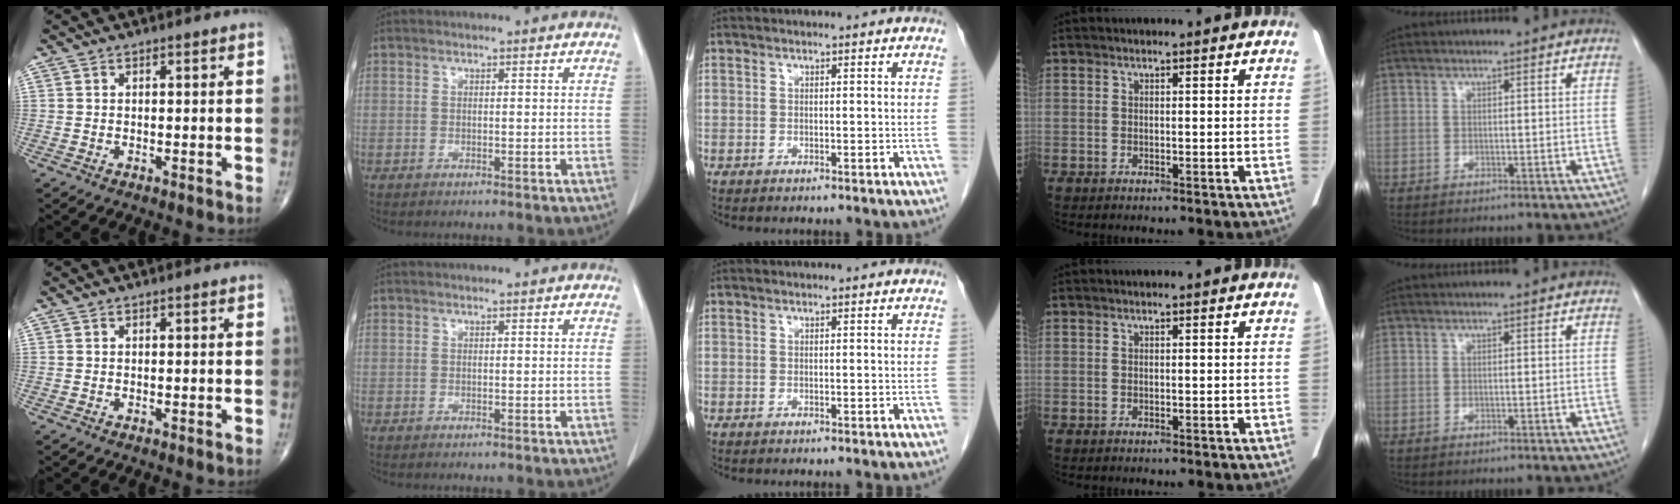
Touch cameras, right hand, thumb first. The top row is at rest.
{}